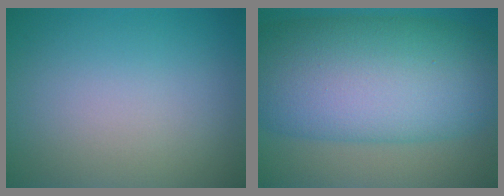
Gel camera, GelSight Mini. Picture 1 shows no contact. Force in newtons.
{"total": 14.9, "press": 14.9, "slide": 0.0}